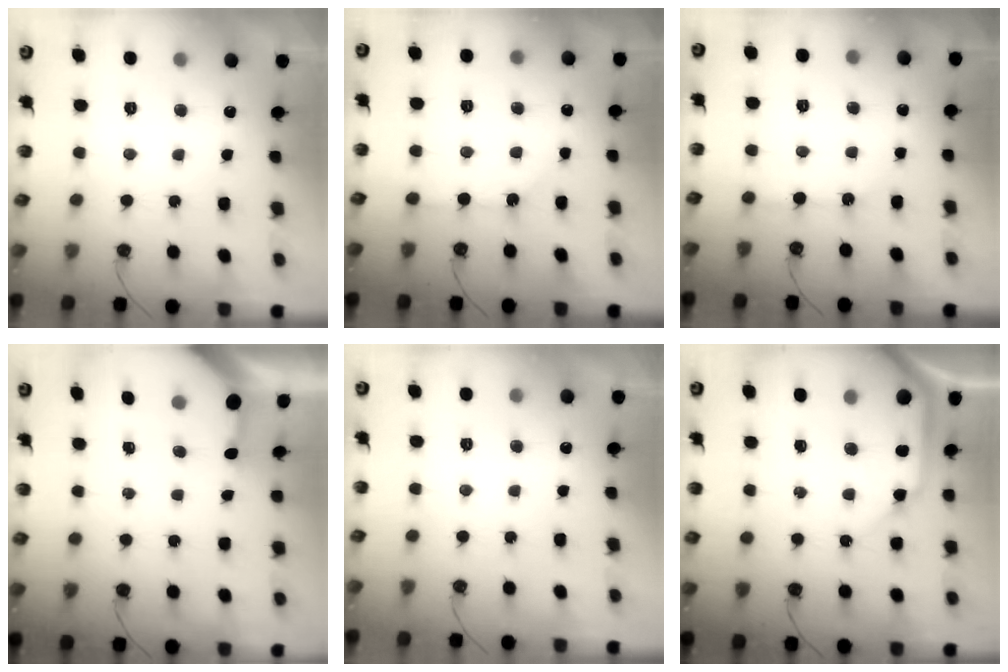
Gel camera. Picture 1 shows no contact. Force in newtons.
{"total": 1.9, "press": 1.8, "slide": 0.4}
{"total": 3.5, "press": 3.5, "slide": 0.5}
{"total": 3.2, "press": 3.2, "slide": 0.3}
{"total": 0.0}
{"total": 11.2, "press": 11.1, "slide": 1.4}